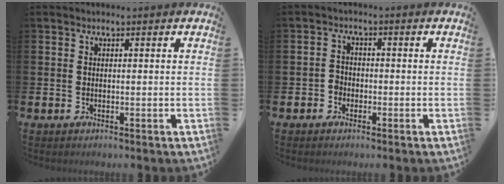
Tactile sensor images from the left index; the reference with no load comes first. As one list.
[{"total": 2.0, "force": [-1.1, 1.6, 0.3], "torque": [-0.005, 0.005, -0.026]}]